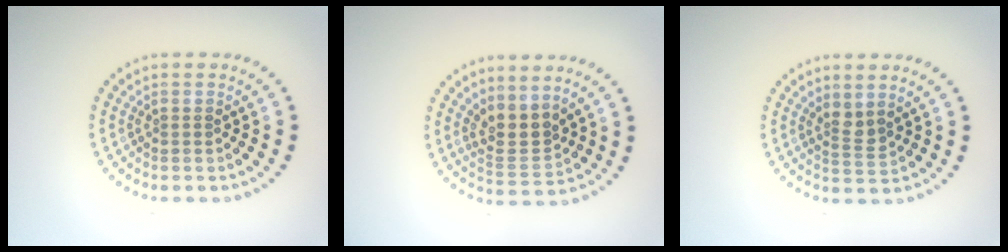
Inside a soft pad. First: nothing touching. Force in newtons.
{"total": 3.0, "press": 2.4, "slide": 1.7}
{"total": 1.7, "press": 1.3, "slide": 1.1}